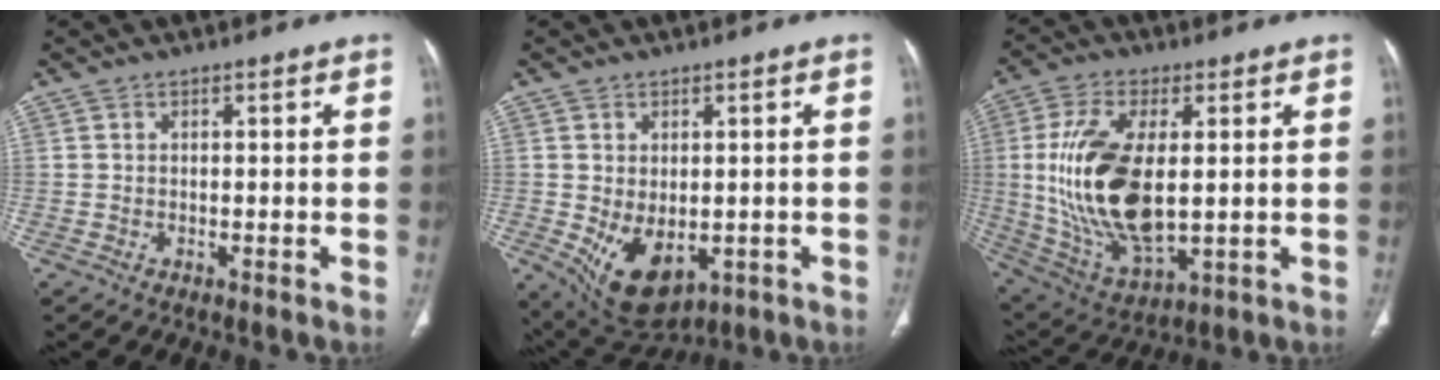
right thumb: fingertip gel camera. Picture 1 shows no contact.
{"total": 10.0, "force": [-2.1, 6.3, 7.5], "torque": [-0.109, -0.012, -0.009]}
{"total": 19.7, "force": [1.0, 9.6, 17.2], "torque": [-0.347, -0.017, 0.033]}